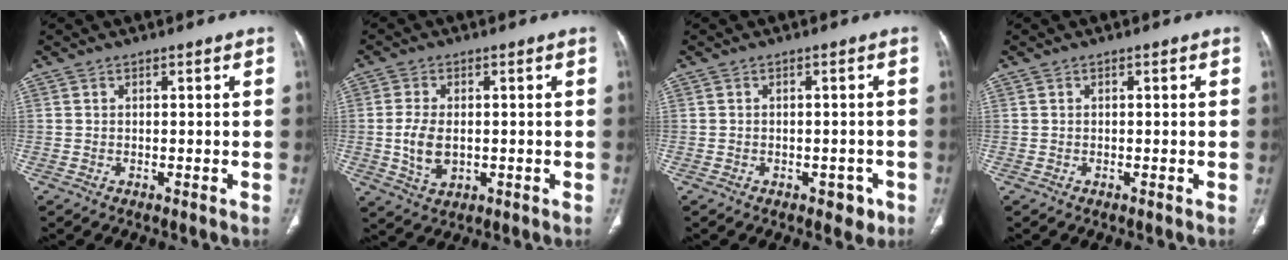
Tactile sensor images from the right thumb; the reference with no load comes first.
{"total": 6.6, "force": [-0.4, 4.1, 5.2], "torque": [-0.102, -0.006, -0.002]}
{"total": 3.0, "force": [-1.5, 2.0, 1.6], "torque": [-0.005, 0.007, -0.015]}
{"total": 0.0}